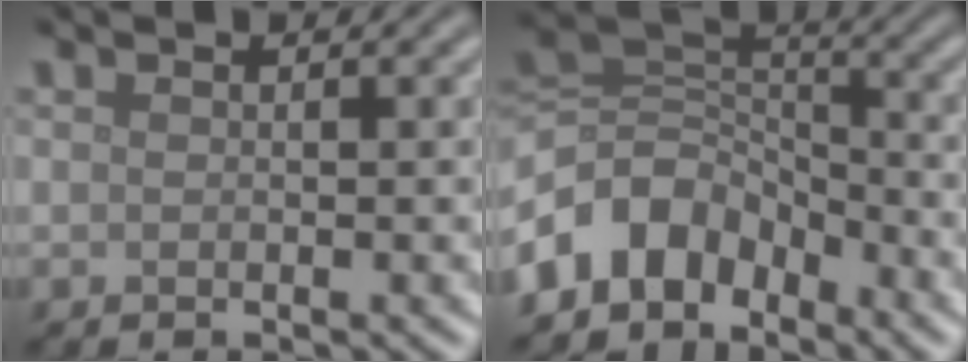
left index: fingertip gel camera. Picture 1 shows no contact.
{"total": 6.5, "force": [-4.2, 4.3, 2.5], "torque": [-0.032, 0.007, -0.091]}